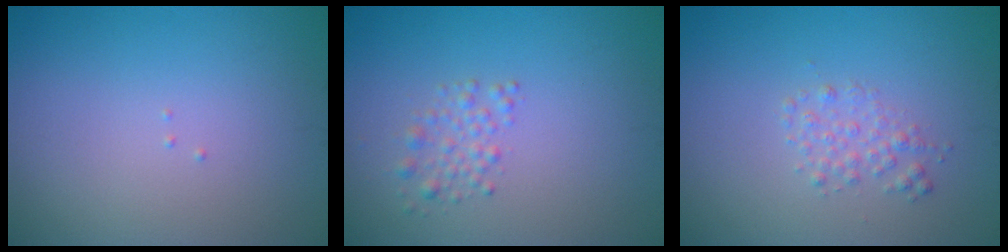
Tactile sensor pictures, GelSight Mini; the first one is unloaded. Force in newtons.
{"total": 1.7, "press": 1.7, "slide": 0.0}
{"total": 1.5, "press": 1.5, "slide": 0.0}